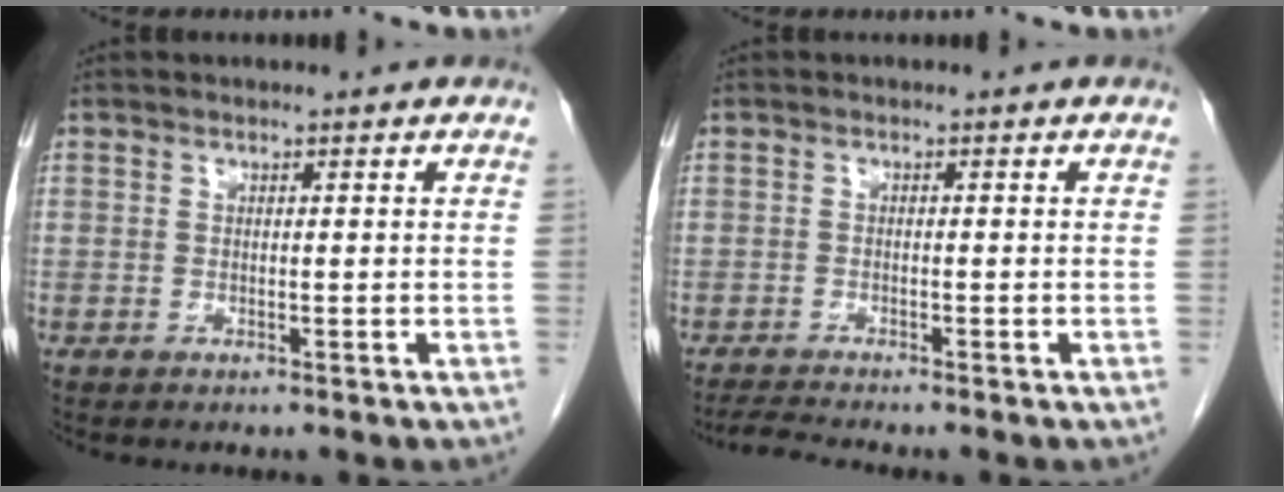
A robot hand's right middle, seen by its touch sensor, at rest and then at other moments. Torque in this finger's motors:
{"motor_torque": [0.03, -0.02, -0.01, 0.00]}